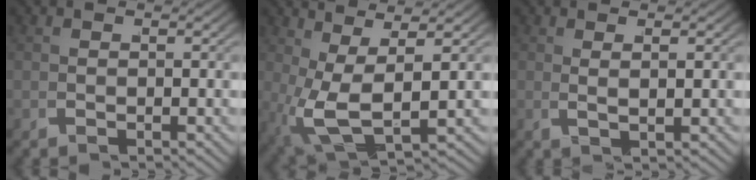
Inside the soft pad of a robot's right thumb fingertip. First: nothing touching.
{"total": 6.8, "force": [0.8, 3.4, 5.8], "torque": [-0.125, -0.029, 0.025]}
{"total": 1.2, "force": [1.0, -0.3, 0.7], "torque": [-0.009, 0.006, 0.010]}